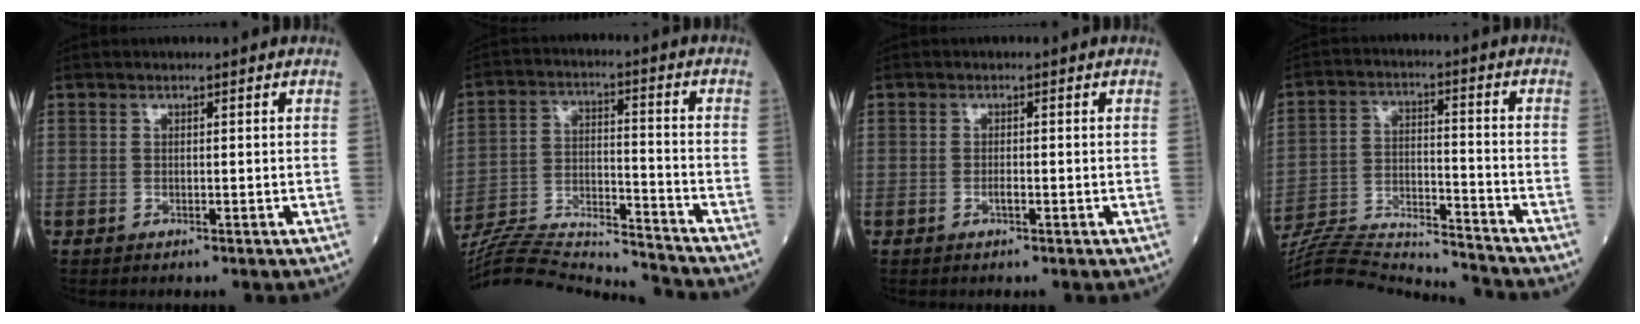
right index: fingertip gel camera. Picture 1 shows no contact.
{"total": 21.3, "force": [-20.4, -0.2, 6.1], "torque": [-0.141, -0.014, -0.328]}
{"total": 0.9, "force": [-0.4, 0.2, 0.8], "torque": [-0.017, 0.001, -0.007]}
{"total": 20.4, "force": [-19.7, -0.2, 5.5], "torque": [-0.125, -0.012, -0.315]}